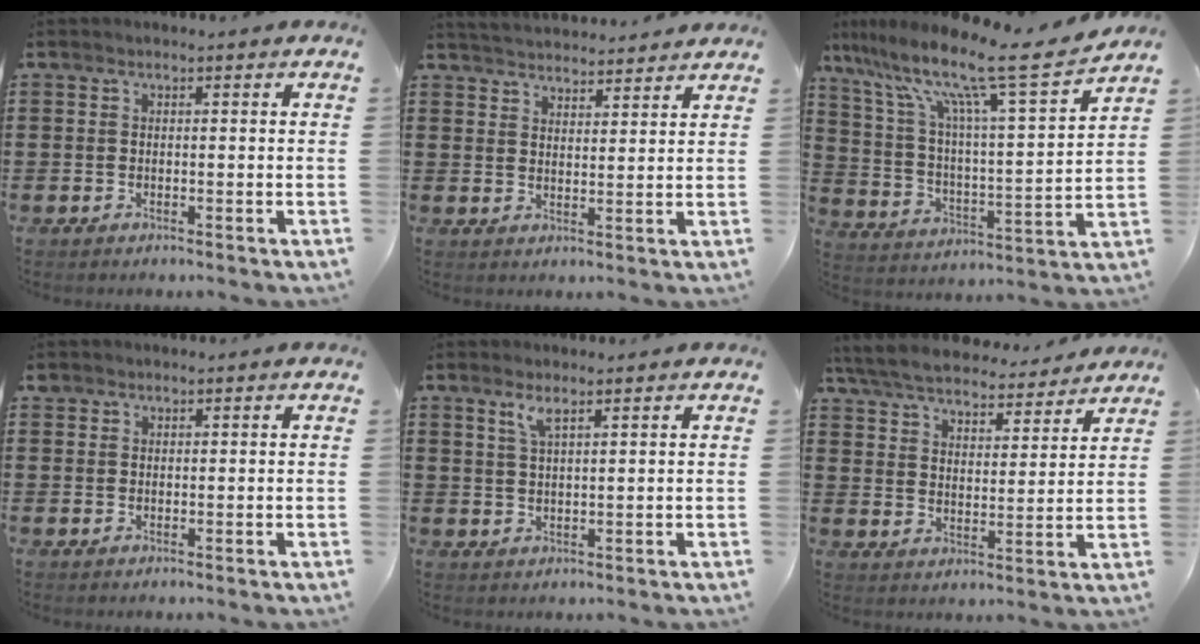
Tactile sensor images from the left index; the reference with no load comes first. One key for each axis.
{"total": 3.5, "fx": 3.5, "fy": -0.1, "fz": -0.2, "tx": -0.009, "ty": -0.017, "tz": 0.064}
{"total": 12.9, "fx": 9.8, "fy": 0.5, "fz": 8.4, "tx": -0.187, "ty": -0.065, "tz": 0.154}
{"total": 0.9, "fx": 0.6, "fy": 0.5, "fz": 0.1, "tx": -0.005, "ty": 0.003, "tz": 0.013}
{"total": 2.8, "fx": 1.9, "fy": 0.4, "fz": 2.0, "tx": -0.045, "ty": 0.001, "tz": 0.034}
{"total": 5.9, "fx": 5.8, "fy": 0.5, "fz": 1.2, "tx": -0.054, "ty": -0.039, "tz": 0.099}